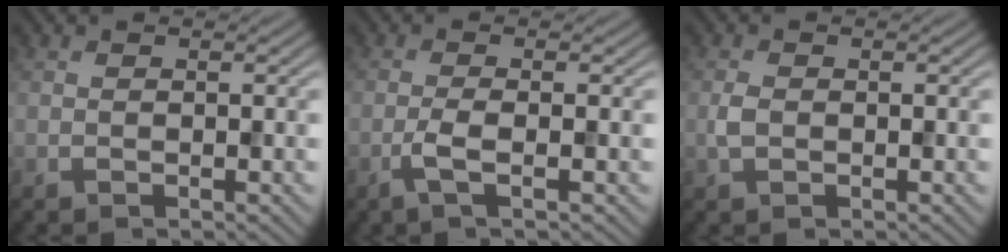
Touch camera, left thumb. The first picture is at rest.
{"total": 2.8, "force": [-1.0, 0.5, 2.5], "torque": [-0.051, 0.006, -0.029]}
{"total": 1.6, "force": [-0.2, 1.0, 1.2], "torque": [-0.030, 0.002, -0.006]}